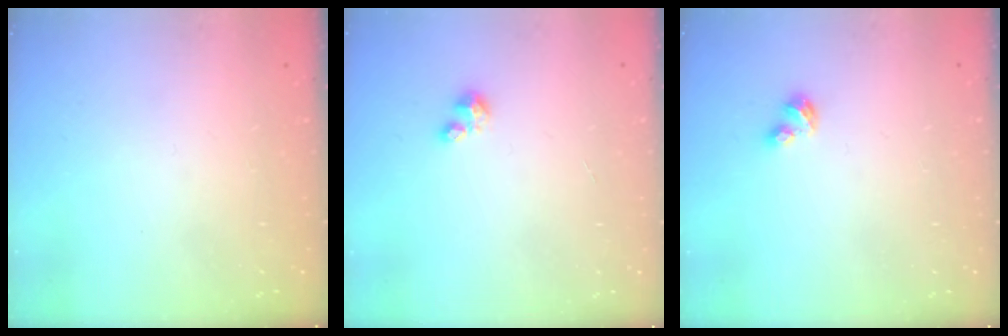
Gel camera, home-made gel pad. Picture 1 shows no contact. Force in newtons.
{"total": 2.5, "press": 2.5, "slide": 0.3}
{"total": 3.1, "press": 3.0, "slide": 0.5}